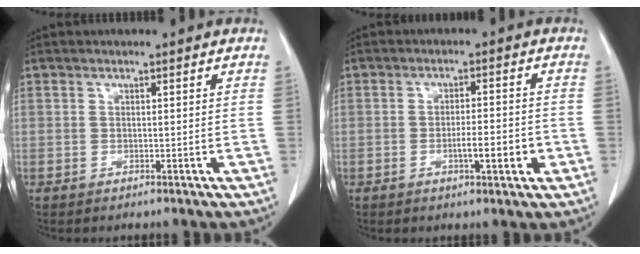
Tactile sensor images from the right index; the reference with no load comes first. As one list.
[{"total": 4.8, "force": [-1.6, 0.7, 4.5], "torque": [-0.073, -0.001, -0.021]}]